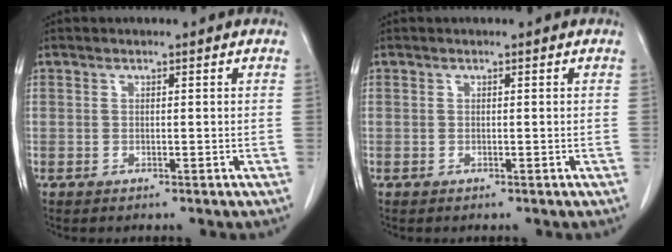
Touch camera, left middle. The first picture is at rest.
{"total": 0.0}